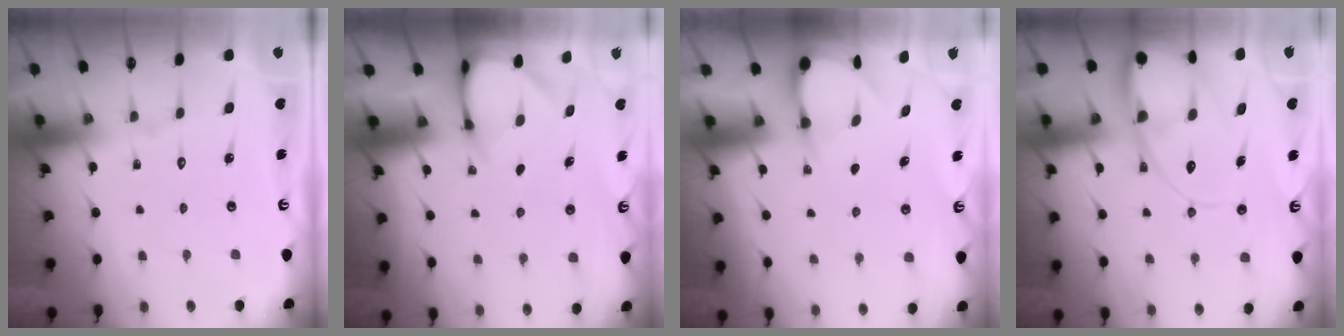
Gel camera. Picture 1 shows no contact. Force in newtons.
{"total": 3.4, "press": 3.4, "slide": 0.3}
{"total": 3.5, "press": 3.5, "slide": 0.4}
{"total": 13.8, "press": 13.7, "slide": 1.4}